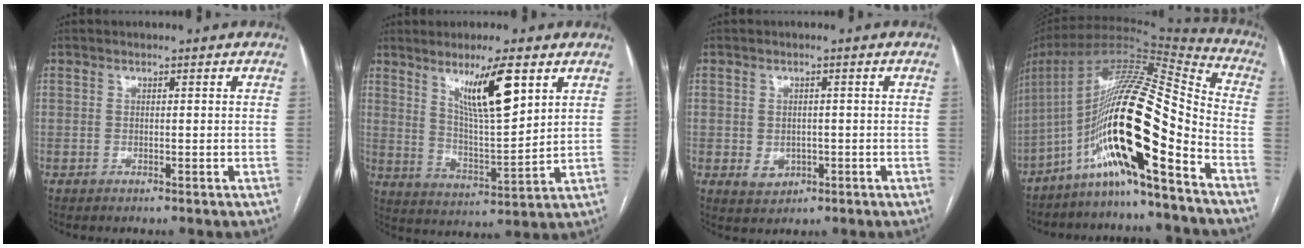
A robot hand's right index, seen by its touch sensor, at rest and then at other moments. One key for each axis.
{"total": 10.8, "fx": 5.8, "fy": 1.1, "fz": 9.1, "tx": -0.160, "ty": -0.008, "tz": 0.108}
{"total": 2.8, "fx": -0.6, "fy": 2.5, "fz": 1.1, "tx": -0.014, "ty": -0.001, "tz": 0.002}
{"total": 20.6, "fx": -10.5, "fy": 1.5, "fz": 17.6, "tx": -0.340, "ty": 0.011, "tz": -0.189}